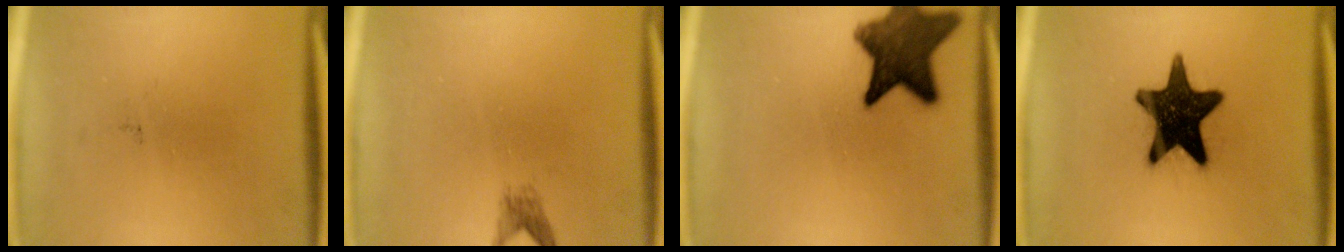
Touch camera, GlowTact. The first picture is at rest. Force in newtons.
{"total": 1.5}
{"total": 11.6}
{"total": 17.0}